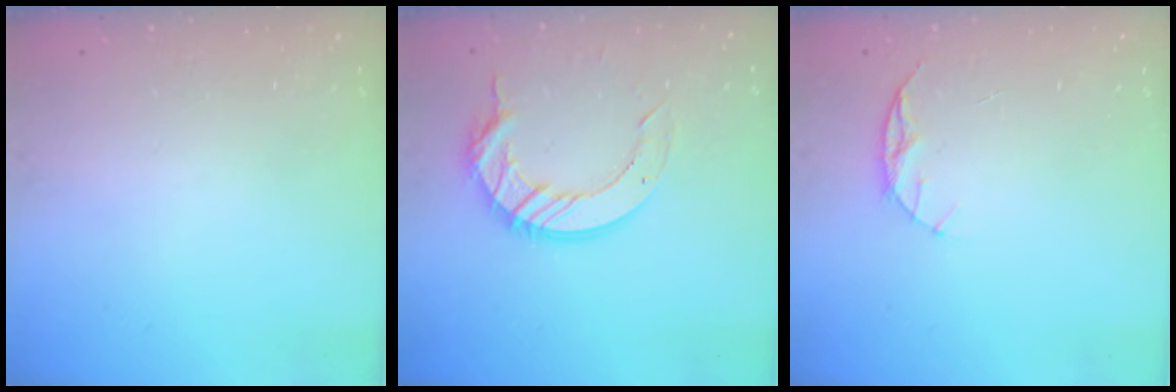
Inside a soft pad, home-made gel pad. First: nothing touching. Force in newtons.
{"total": 12.6, "press": 12.6, "slide": 1.2}
{"total": 5.9, "press": 5.8, "slide": 0.7}